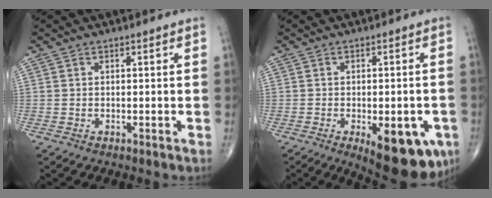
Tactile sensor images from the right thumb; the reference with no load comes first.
{"total": 14.0, "force": [-5.5, 5.8, 11.5], "torque": [-0.113, 0.000, -0.058]}